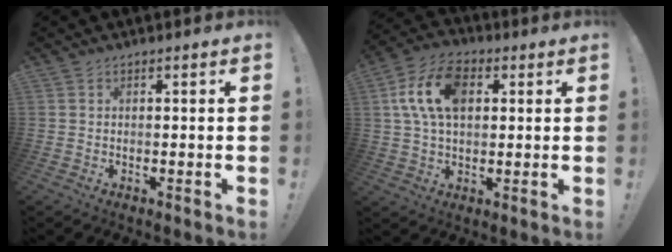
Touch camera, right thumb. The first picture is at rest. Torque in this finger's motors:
{"motor_torque": [0.44, 0.44, 0.14, 0.13, 0.25]}